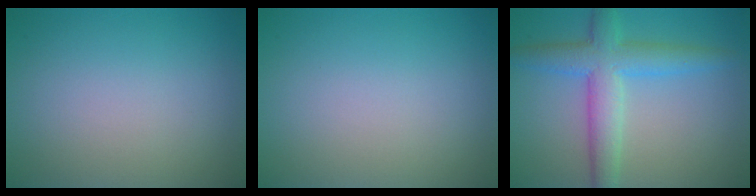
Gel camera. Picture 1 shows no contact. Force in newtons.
{"total": 0.0}
{"total": 5.4, "press": 5.4, "slide": 0.1}